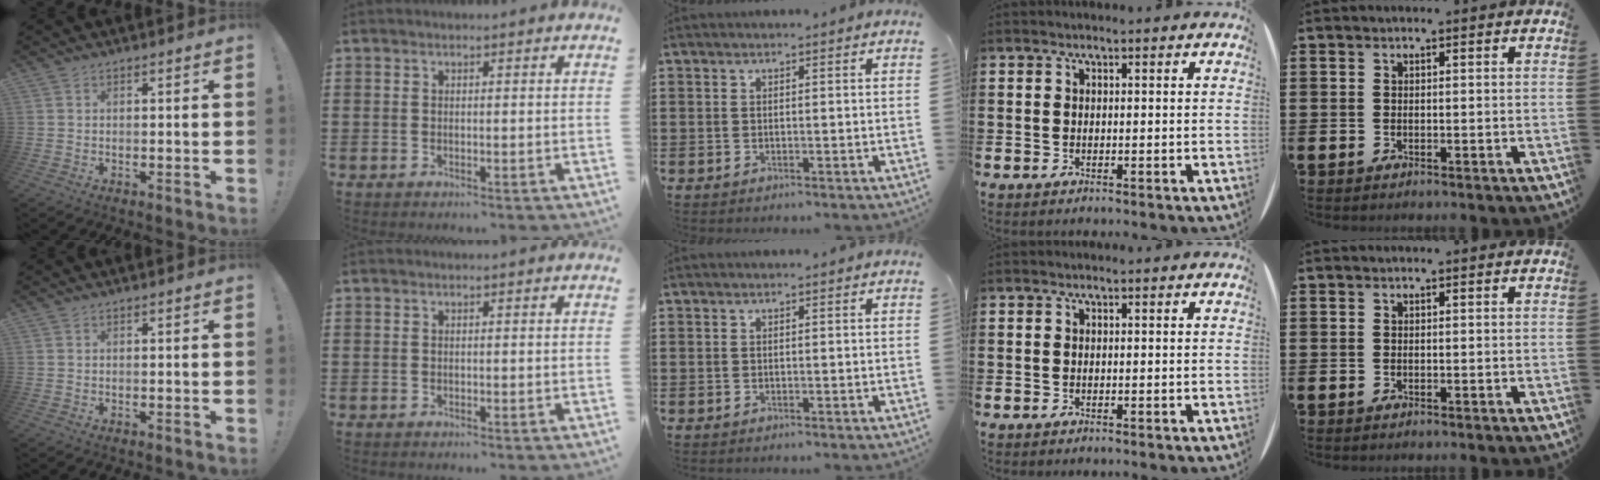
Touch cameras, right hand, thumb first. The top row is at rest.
{}